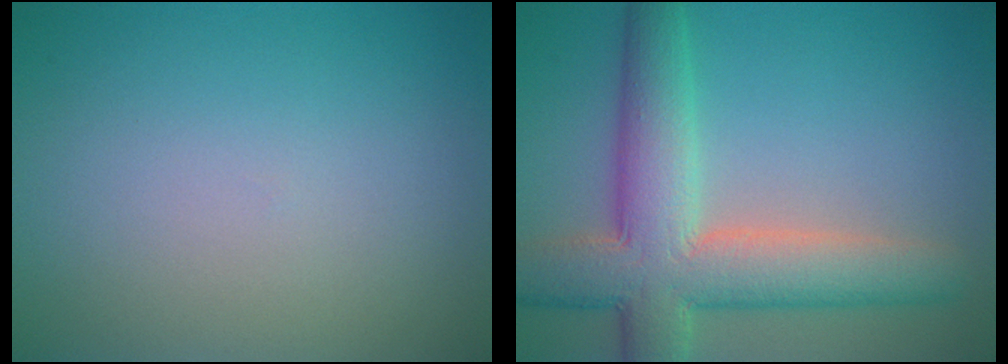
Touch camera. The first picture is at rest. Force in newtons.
{"total": 8.9, "press": 8.9, "slide": 0.6}